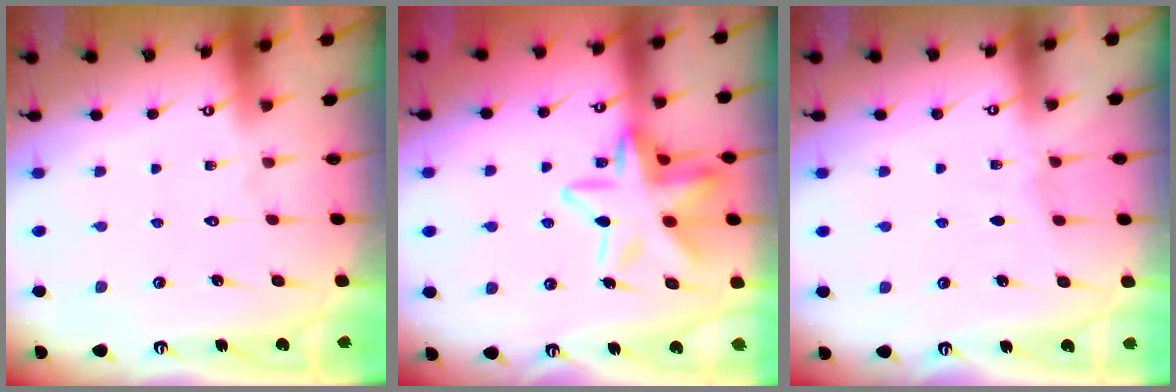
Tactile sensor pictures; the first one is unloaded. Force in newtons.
{"total": 16.9, "press": 16.8, "slide": 1.5}
{"total": 2.1, "press": 2.1, "slide": 0.3}